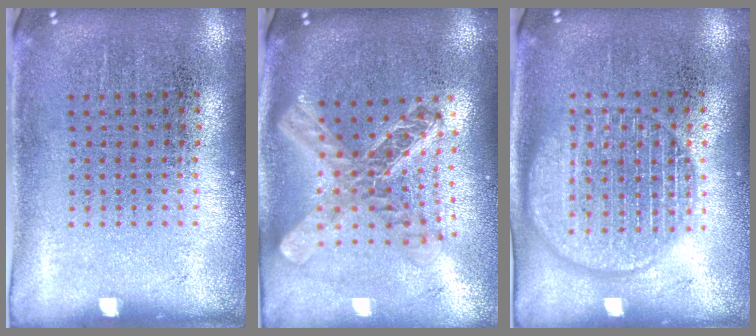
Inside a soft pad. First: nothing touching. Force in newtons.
{"total": 2.4, "press": 1.9, "slide": 1.4}
{"total": 2.3, "press": 2.3, "slide": 0.3}